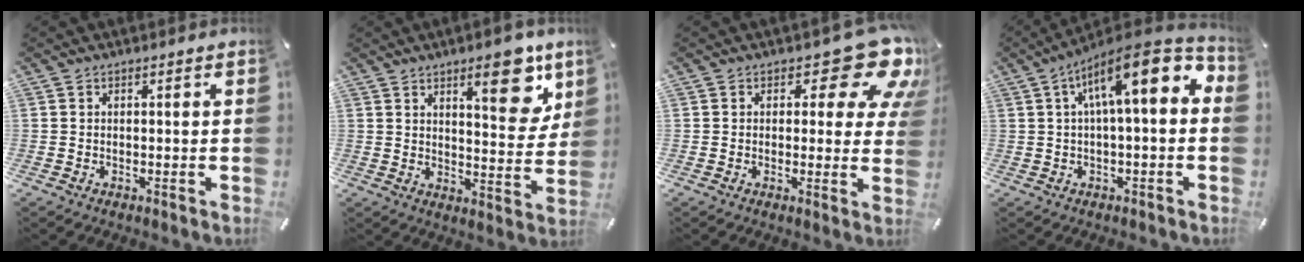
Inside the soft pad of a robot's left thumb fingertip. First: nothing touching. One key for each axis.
{"total": 12.9, "fx": 7.5, "fy": 4.8, "fz": 9.2, "tx": -0.098, "ty": -0.049, "tz": 0.117}
{"total": 13.8, "fx": 7.4, "fy": 6.2, "fz": 9.9, "tx": -0.113, "ty": -0.051, "tz": 0.122}
{"total": 13.9, "fx": 3.9, "fy": 4.4, "fz": 12.6, "tx": -0.193, "ty": -0.020, "tz": 0.061}